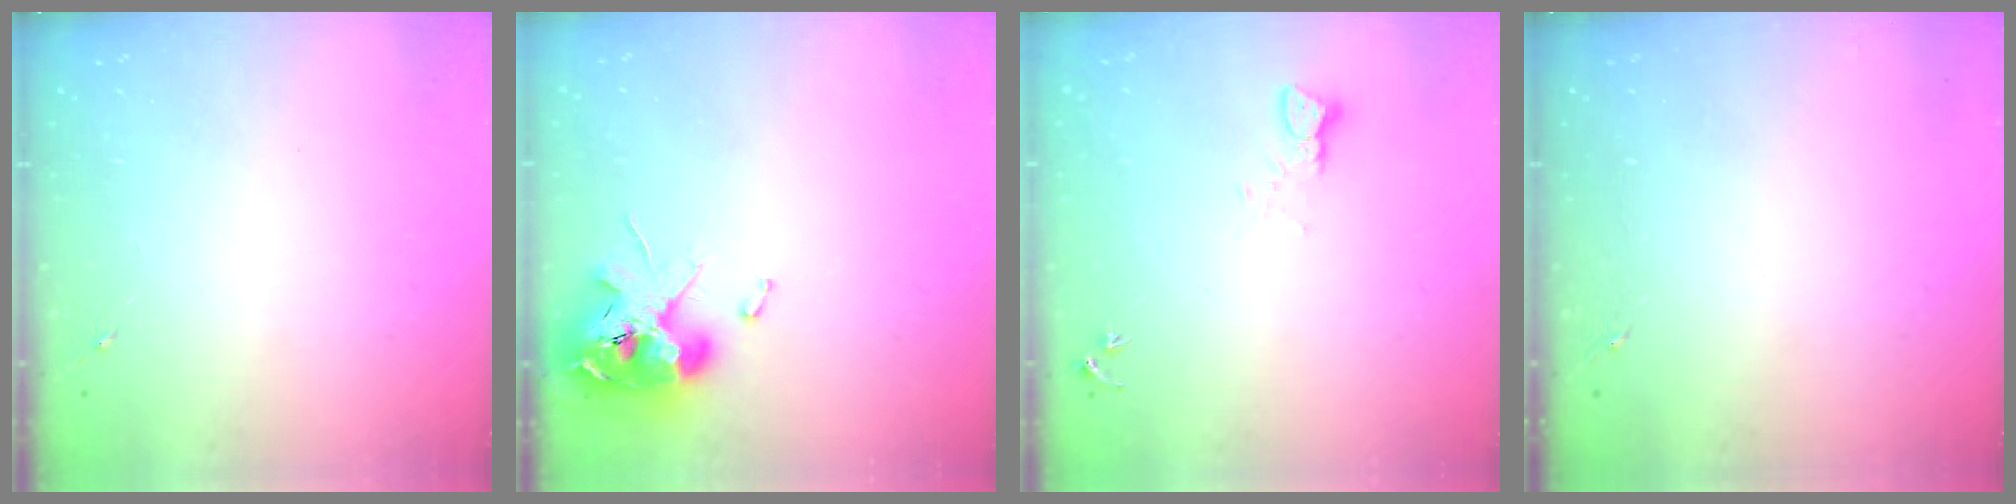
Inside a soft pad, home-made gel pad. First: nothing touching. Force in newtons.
{"total": 12.7, "press": 12.5, "slide": 2.0}
{"total": 2.4, "press": 2.4, "slide": 0.2}
{"total": 0.0}